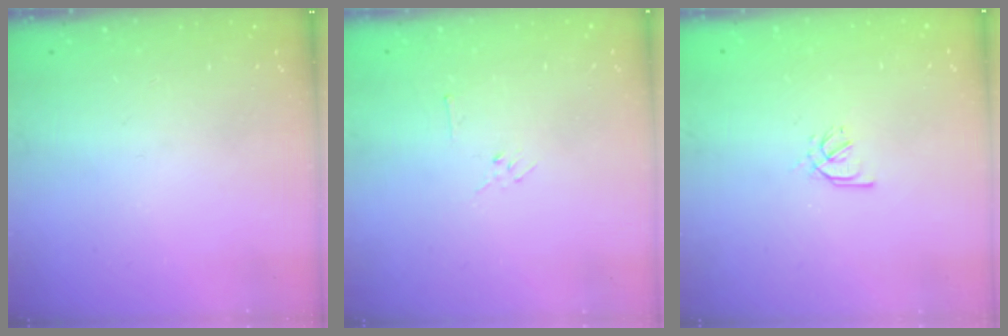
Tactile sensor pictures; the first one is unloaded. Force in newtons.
{"total": 3.5, "press": 3.4, "slide": 0.8}
{"total": 2.1, "press": 2.0, "slide": 0.7}